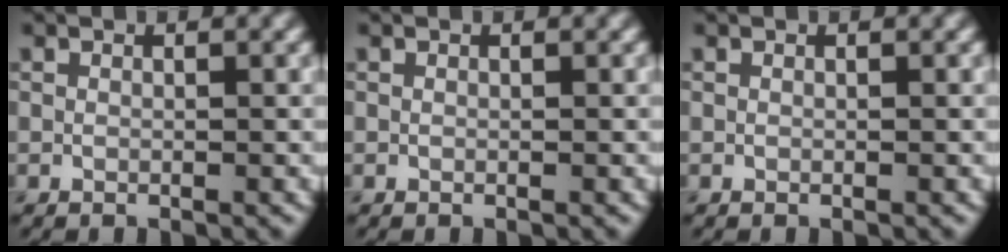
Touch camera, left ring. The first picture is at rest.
{"total": 0.0}
{"total": 0.0}